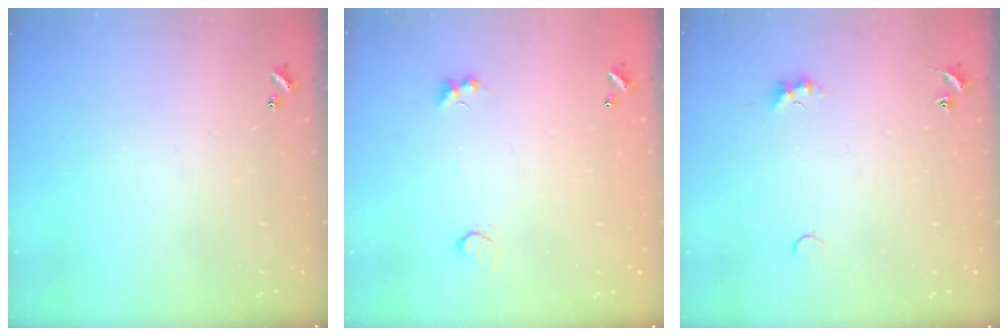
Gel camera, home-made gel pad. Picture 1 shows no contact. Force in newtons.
{"total": 1.4, "press": 1.1, "slide": 0.9}
{"total": 1.9, "press": 1.9, "slide": 0.5}